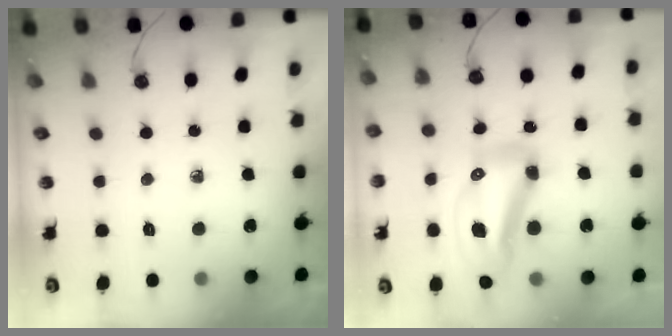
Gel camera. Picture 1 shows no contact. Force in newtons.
{"total": 15.1, "press": 14.7, "slide": 3.2}